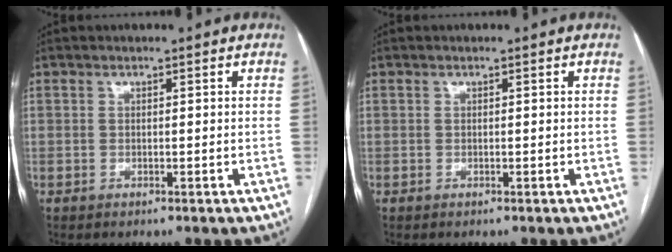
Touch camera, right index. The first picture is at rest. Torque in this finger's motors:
{"motor_torque": [0.01, 0.00, 0.00, 0.00]}